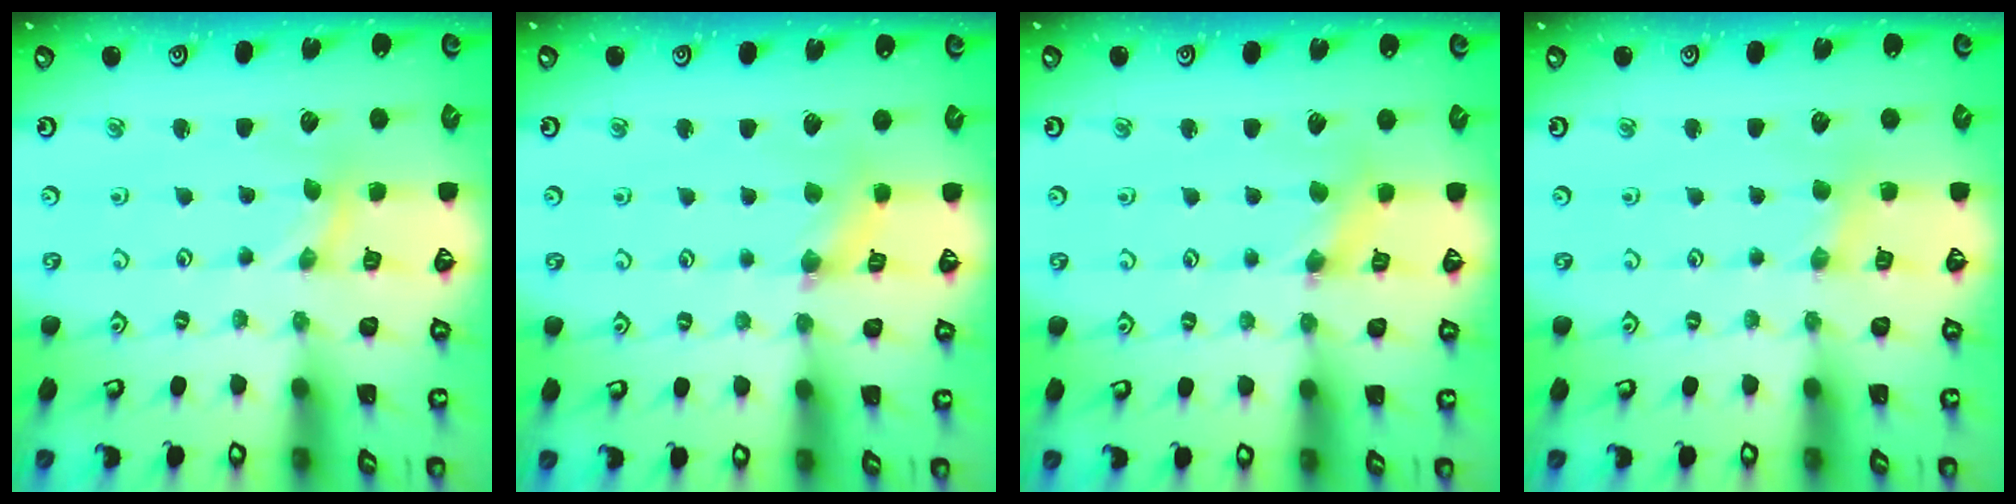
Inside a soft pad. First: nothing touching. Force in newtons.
{"total": 2.9, "press": 2.9, "slide": 0.3}
{"total": 1.9, "press": 1.9, "slide": 0.2}
{"total": 2.4, "press": 2.4, "slide": 0.5}